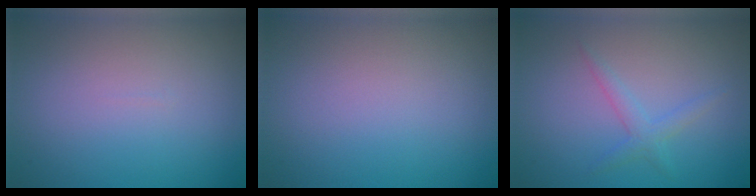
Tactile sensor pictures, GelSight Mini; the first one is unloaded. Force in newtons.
{"total": 0.0}
{"total": 1.7, "press": 1.7, "slide": 0.1}